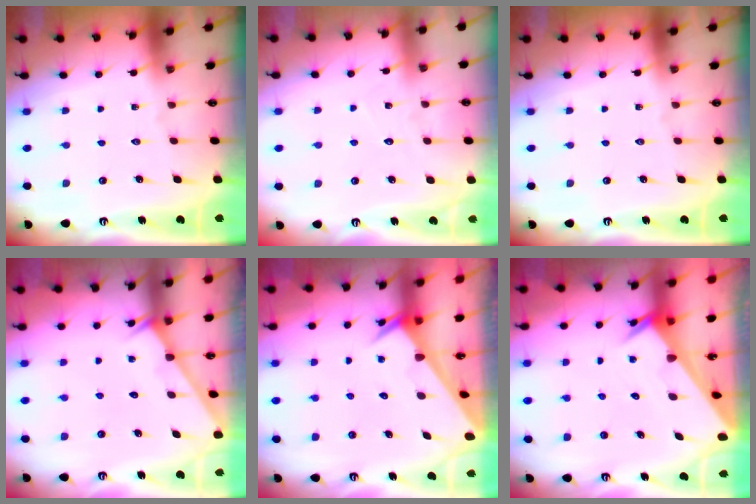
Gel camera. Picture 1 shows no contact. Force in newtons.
{"total": 4.5, "press": 4.5, "slide": 0.3}
{"total": 0.0}
{"total": 0.9, "press": 0.8, "slide": 0.2}
{"total": 2.4, "press": 2.4, "slide": 0.1}
{"total": 3.3, "press": 3.3, "slide": 0.3}